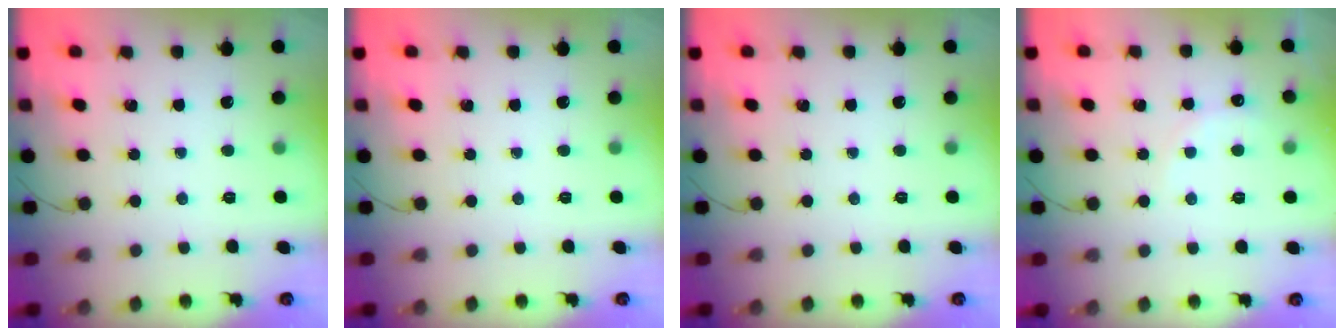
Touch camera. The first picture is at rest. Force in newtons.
{"total": 0.0}
{"total": 0.0}
{"total": 6.2, "press": 6.1, "slide": 1.0}